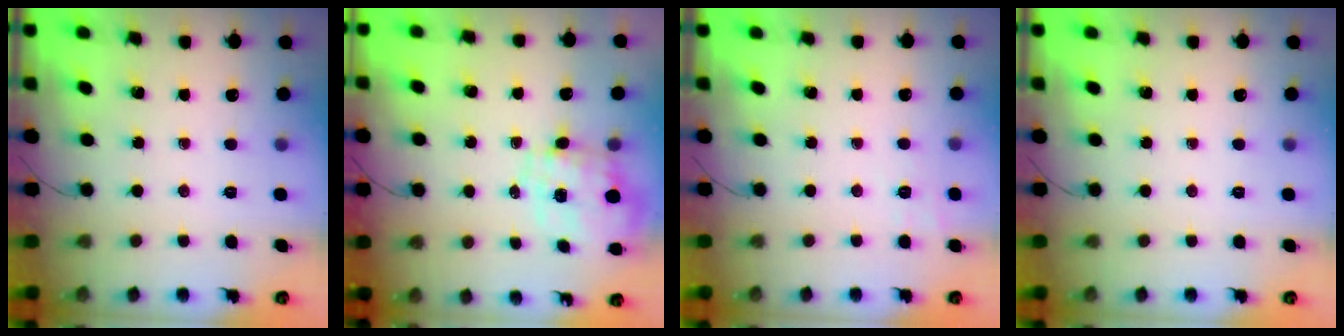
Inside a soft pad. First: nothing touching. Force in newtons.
{"total": 1.5, "press": 1.5, "slide": 0.4}
{"total": 1.8, "press": 0.5, "slide": 1.7}
{"total": 0.0}